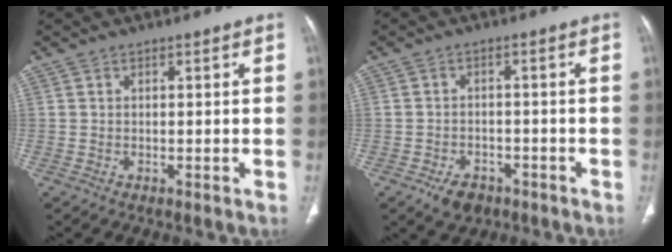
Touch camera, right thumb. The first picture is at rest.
{"total": 5.0, "force": [-3.0, 3.2, 2.2], "torque": [-0.029, 0.014, -0.043]}